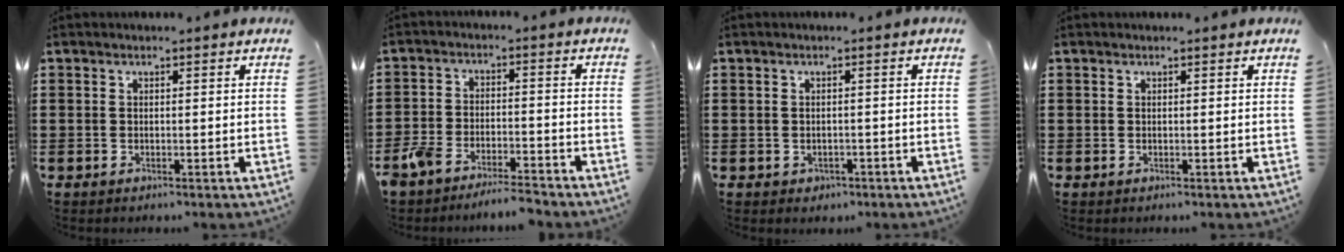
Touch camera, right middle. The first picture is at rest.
{"total": 5.5, "force": [-5.2, 0.8, 1.4], "torque": [-0.045, 0.000, -0.107]}
{"total": 0.7, "force": [-0.4, 0.5, 0.0], "torque": [-0.003, 0.000, -0.011]}
{"total": 0.0}